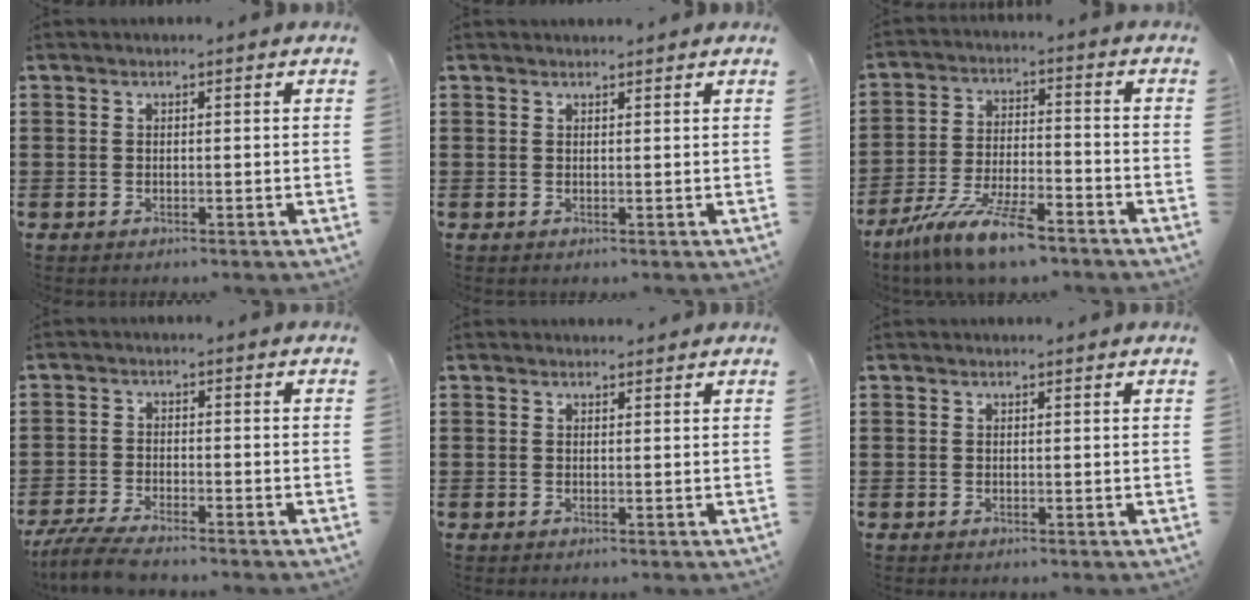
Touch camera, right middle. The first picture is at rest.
{"total": 0.8, "force": [0.8, 0.2, 0.0], "torque": [0.006, -0.004, 0.013]}
{"total": 10.4, "force": [-8.4, 1.2, 5.9], "torque": [-0.122, 0.006, -0.164]}
{"total": 4.3, "force": [-3.9, 0.2, 2.0], "torque": [-0.060, -0.017, -0.082]}
{"total": 0.7, "force": [0.7, 0.1, 0.0], "torque": [0.007, -0.003, 0.012]}
{"total": 0.0}